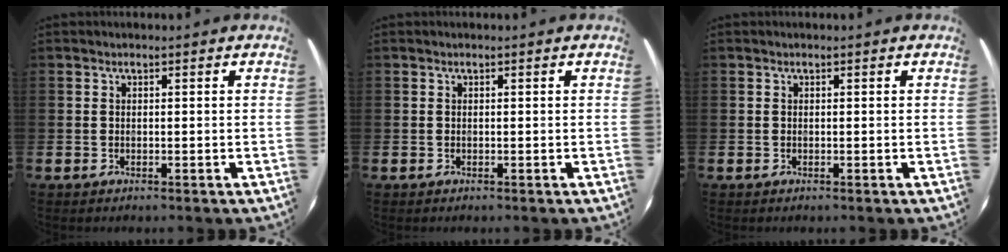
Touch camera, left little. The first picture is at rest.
{"total": 0.0}
{"total": 0.0}